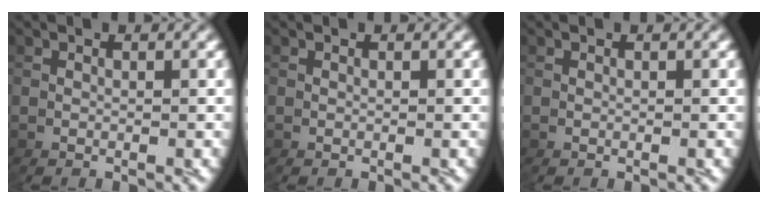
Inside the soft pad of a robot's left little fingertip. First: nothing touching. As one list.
[{"total": 0.0}, {"total": 0.0}]